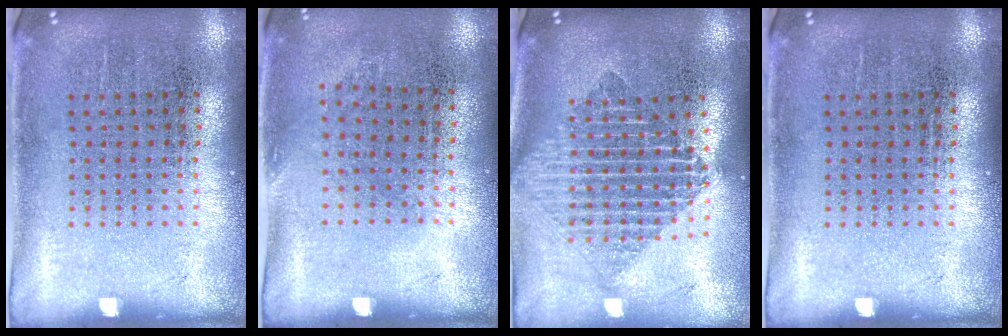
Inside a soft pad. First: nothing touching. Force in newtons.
{"total": 0.7, "press": 0.6, "slide": 0.5}
{"total": 1.9, "press": 1.6, "slide": 1.1}
{"total": 0.0}